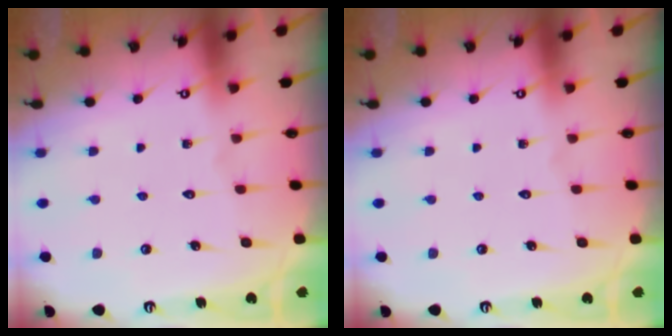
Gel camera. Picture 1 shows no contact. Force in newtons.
{"total": 0.0}